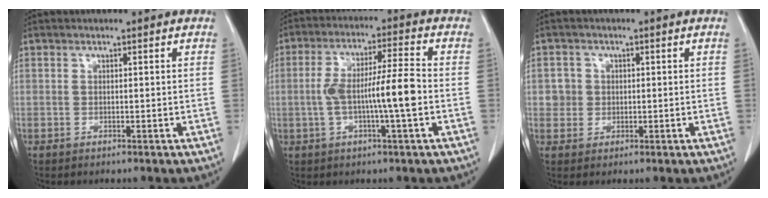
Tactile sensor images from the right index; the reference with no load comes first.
{"total": 9.8, "force": [-1.6, 0.5, 9.6], "torque": [-0.179, 0.014, -0.031]}
{"total": 2.7, "force": [0.3, 2.7, 0.1], "torque": [0.010, 0.005, 0.004]}